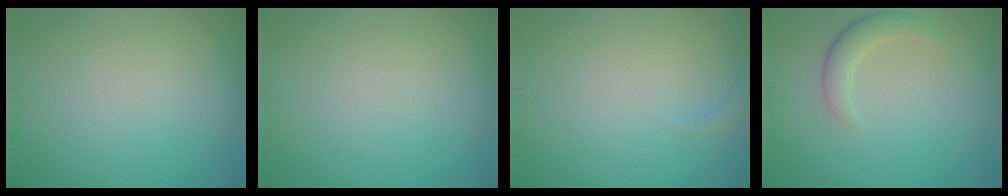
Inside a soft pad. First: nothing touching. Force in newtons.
{"total": 0.0}
{"total": 0.8, "press": 0.8, "slide": 0.1}
{"total": 2.5, "press": 2.5, "slide": 0.2}